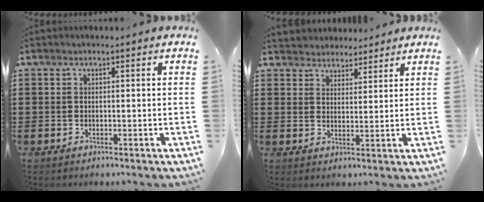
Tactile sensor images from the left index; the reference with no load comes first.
{"total": 3.5, "force": [3.2, 1.3, -0.5], "torque": [-0.004, -0.004, 0.060]}